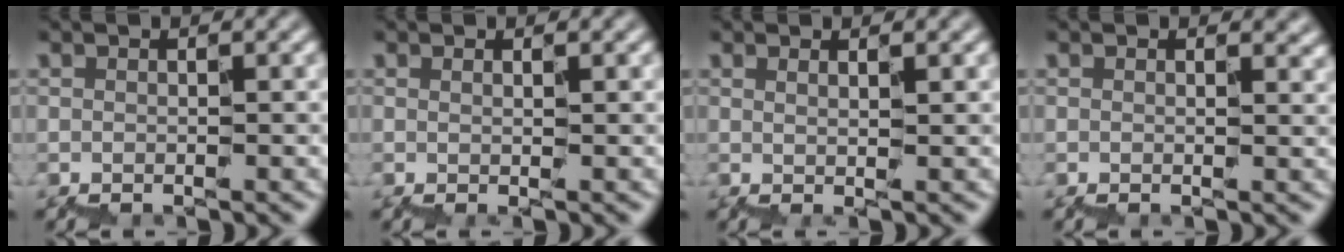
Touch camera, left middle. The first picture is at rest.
{"total": 0.6, "force": [0.4, 0.1, 0.5], "torque": [-0.007, 0.003, 0.006]}
{"total": 0.9, "force": [0.7, 0.2, 0.6], "torque": [-0.013, 0.003, 0.009]}
{"total": 2.0, "force": [1.0, 1.1, 1.3], "torque": [0.004, 0.013, 0.007]}